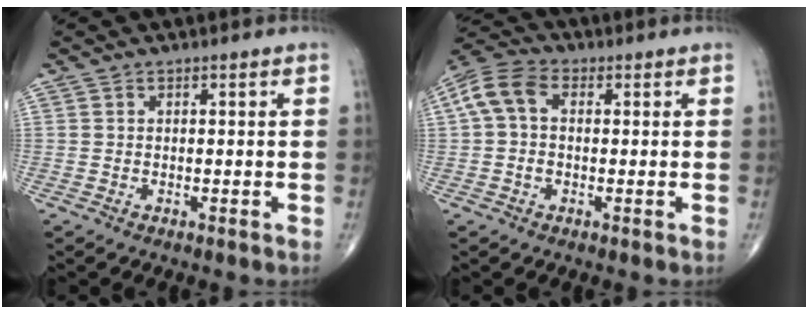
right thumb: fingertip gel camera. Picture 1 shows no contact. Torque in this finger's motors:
{"motor_torque": [-0.27, 0.39, 0.38, -0.21, 0.03]}